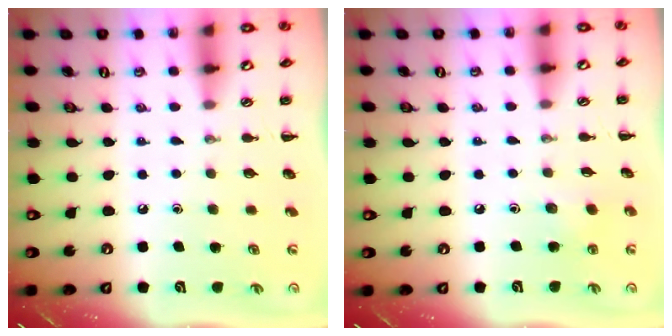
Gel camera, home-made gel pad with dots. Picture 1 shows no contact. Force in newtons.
{"total": 3.4, "press": 3.2, "slide": 1.0}